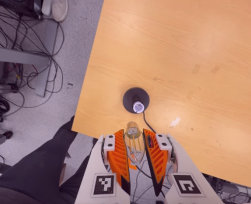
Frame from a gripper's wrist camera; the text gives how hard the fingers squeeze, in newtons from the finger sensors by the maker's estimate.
{"total": 15.4, "left": 16.1, "right": 14.6}